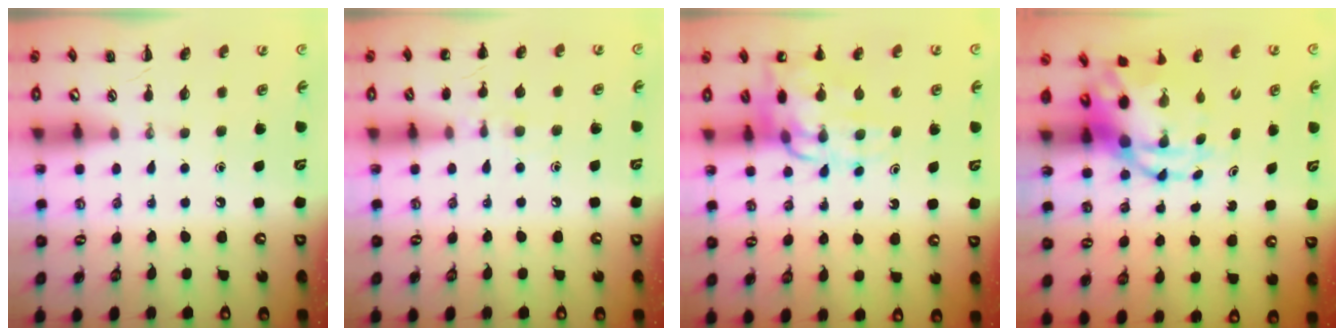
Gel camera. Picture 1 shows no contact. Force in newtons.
{"total": 6.9, "press": 6.6, "slide": 1.9}
{"total": 13.3, "press": 13.0, "slide": 2.8}
{"total": 7.5, "press": 7.2, "slide": 1.8}